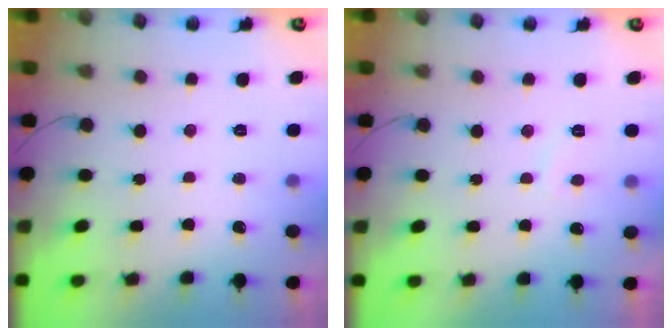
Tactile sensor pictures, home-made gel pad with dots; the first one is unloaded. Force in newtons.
{"total": 1.8, "press": 1.7, "slide": 0.6}